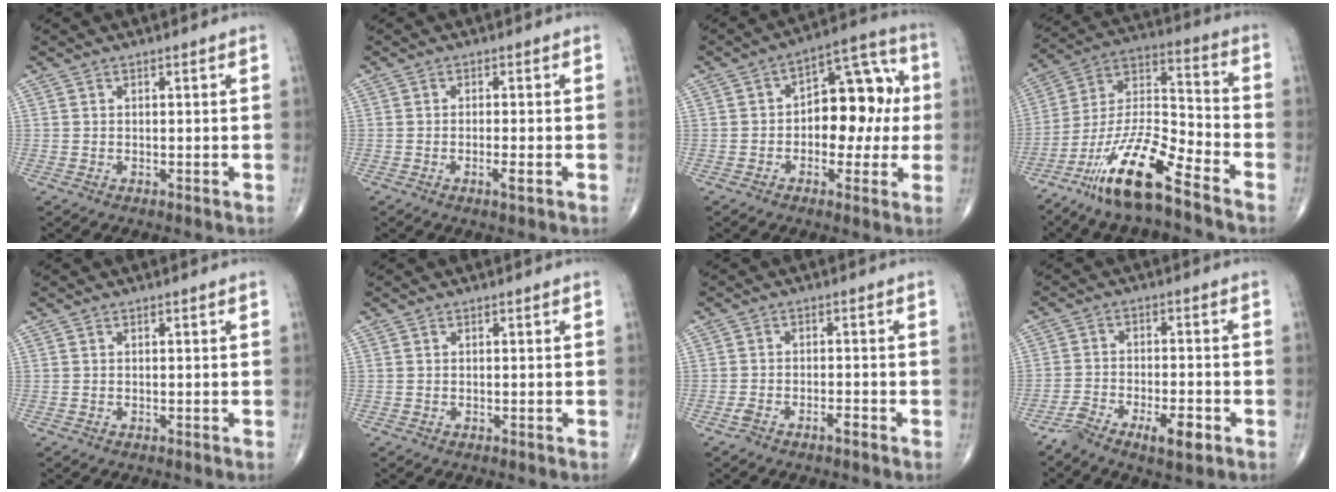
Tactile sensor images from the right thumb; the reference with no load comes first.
{"total": 2.1, "force": [-0.9, 0.2, 1.8], "torque": [-0.032, -0.001, -0.020]}
{"total": 13.6, "force": [0.2, 8.1, 11.0], "torque": [-0.104, 0.040, -0.006]}
{"total": 17.3, "force": [-11.7, 3.8, 12.2], "torque": [-0.227, 0.071, -0.219]}
{"total": 0.0}
{"total": 0.0}
{"total": 2.4, "force": [-1.8, 0.6, 1.5], "torque": [-0.034, 0.014, -0.032]}
{"total": 7.2, "force": [-4.3, 2.1, 5.3], "torque": [-0.100, 0.020, -0.072]}